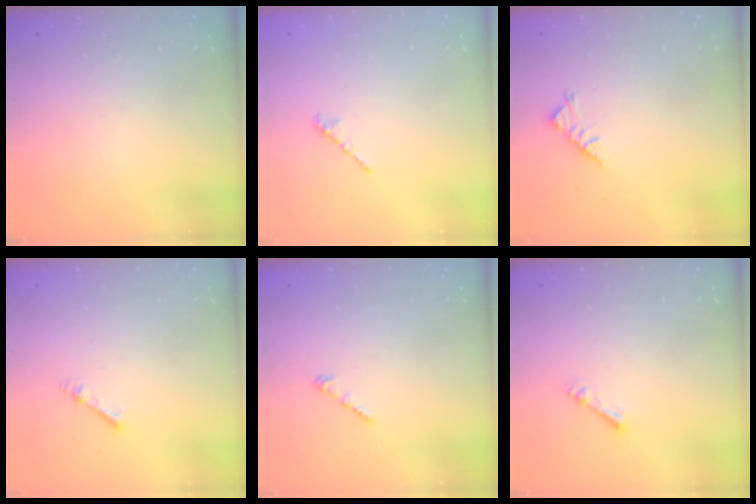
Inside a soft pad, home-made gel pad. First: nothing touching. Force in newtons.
{"total": 2.4, "press": 2.3, "slide": 0.7}
{"total": 4.7, "press": 4.7, "slide": 0.9}
{"total": 3.7, "press": 3.7, "slide": 0.5}
{"total": 1.3, "press": 1.2, "slide": 0.6}
{"total": 2.4, "press": 2.4, "slide": 0.4}